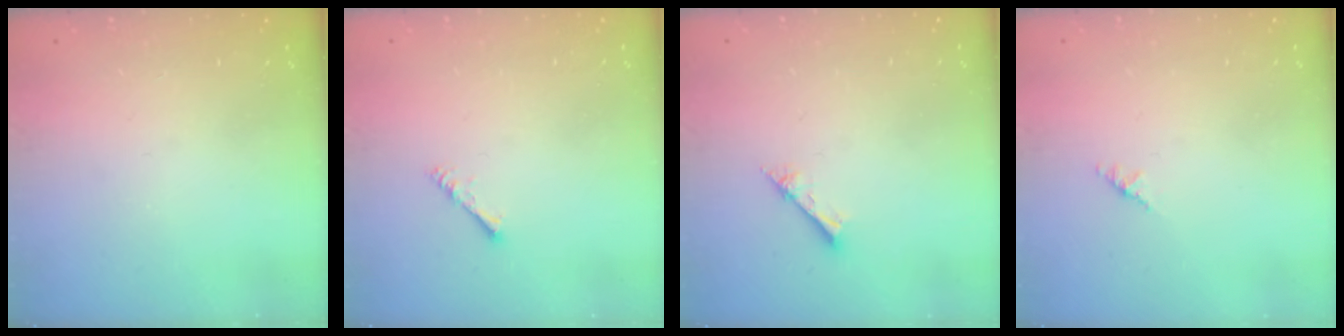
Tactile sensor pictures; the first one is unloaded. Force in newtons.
{"total": 1.4, "press": 1.3, "slide": 0.3}
{"total": 2.1, "press": 2.1, "slide": 0.2}
{"total": 1.4, "press": 1.3, "slide": 0.4}